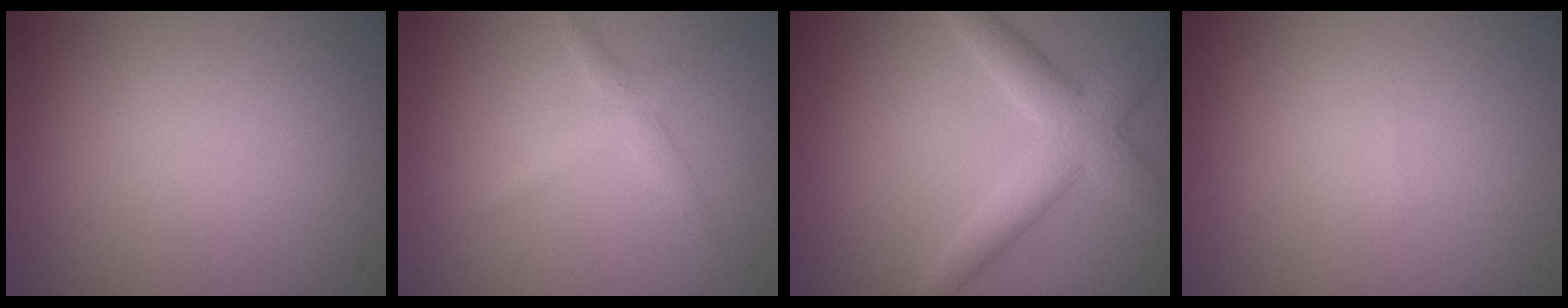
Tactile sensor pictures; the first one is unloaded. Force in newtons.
{"total": 1.8, "press": 1.8, "slide": 0.0}
{"total": 4.6, "press": 4.6, "slide": 0.3}
{"total": 0.0}